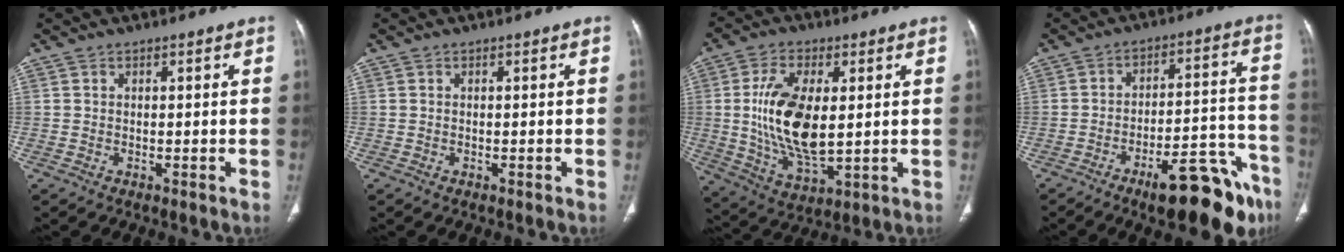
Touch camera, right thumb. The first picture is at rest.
{"total": 0.0}
{"total": 15.6, "force": [1.4, 7.6, 13.5], "torque": [-0.257, -0.019, 0.034]}
{"total": 16.6, "force": [-10.6, 4.9, 11.8], "torque": [-0.108, 0.085, -0.154]}